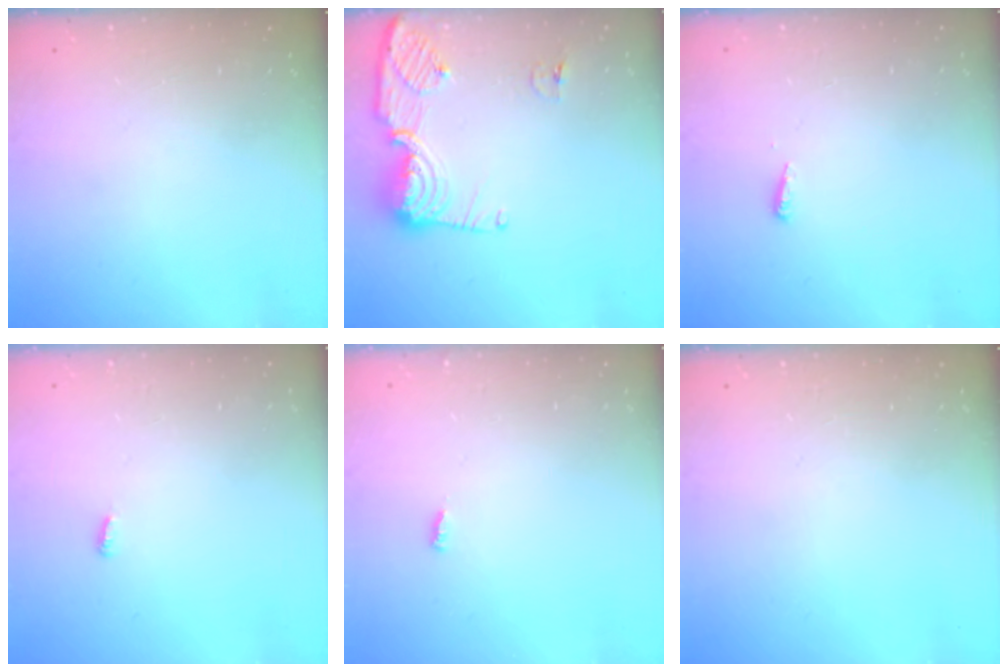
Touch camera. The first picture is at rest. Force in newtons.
{"total": 11.7, "press": 11.7, "slide": 1.2}
{"total": 3.8, "press": 3.7, "slide": 0.6}
{"total": 2.9, "press": 2.9, "slide": 0.2}
{"total": 3.0, "press": 3.0, "slide": 0.0}
{"total": 0.0}